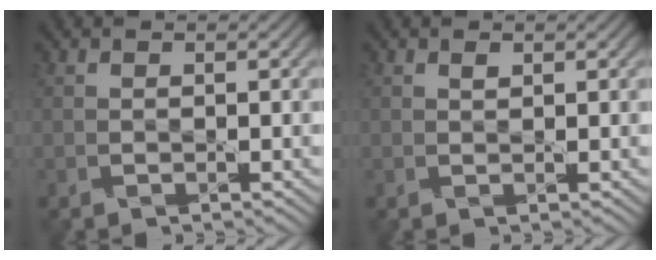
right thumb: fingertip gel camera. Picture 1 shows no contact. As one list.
[{"total": 0.6, "force": [0.5, 0.1, 0.2], "torque": [-0.005, -0.001, 0.012]}]